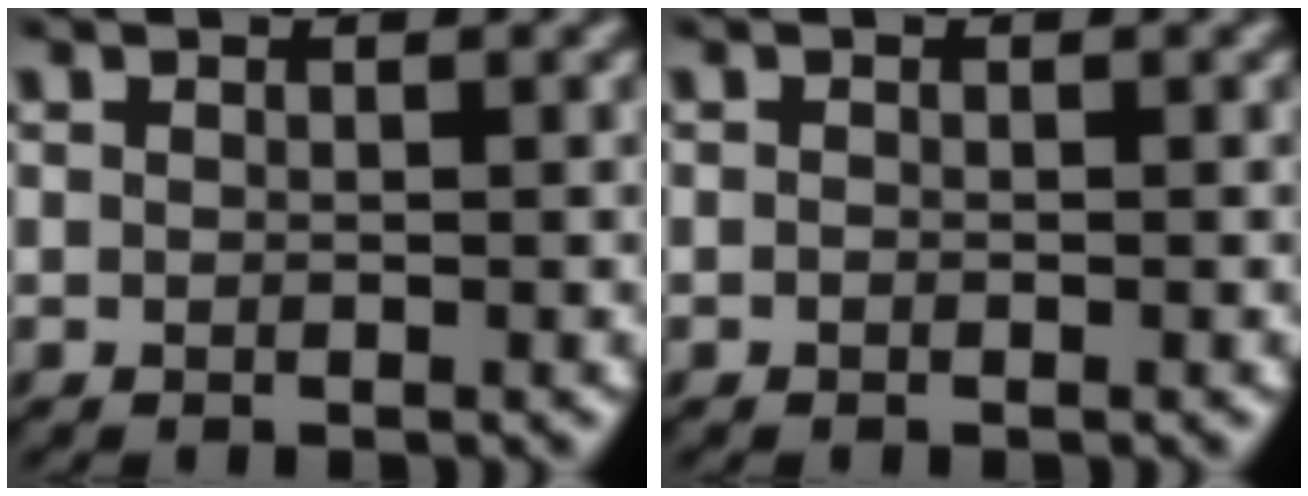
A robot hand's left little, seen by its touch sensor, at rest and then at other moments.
{"total": 0.0}